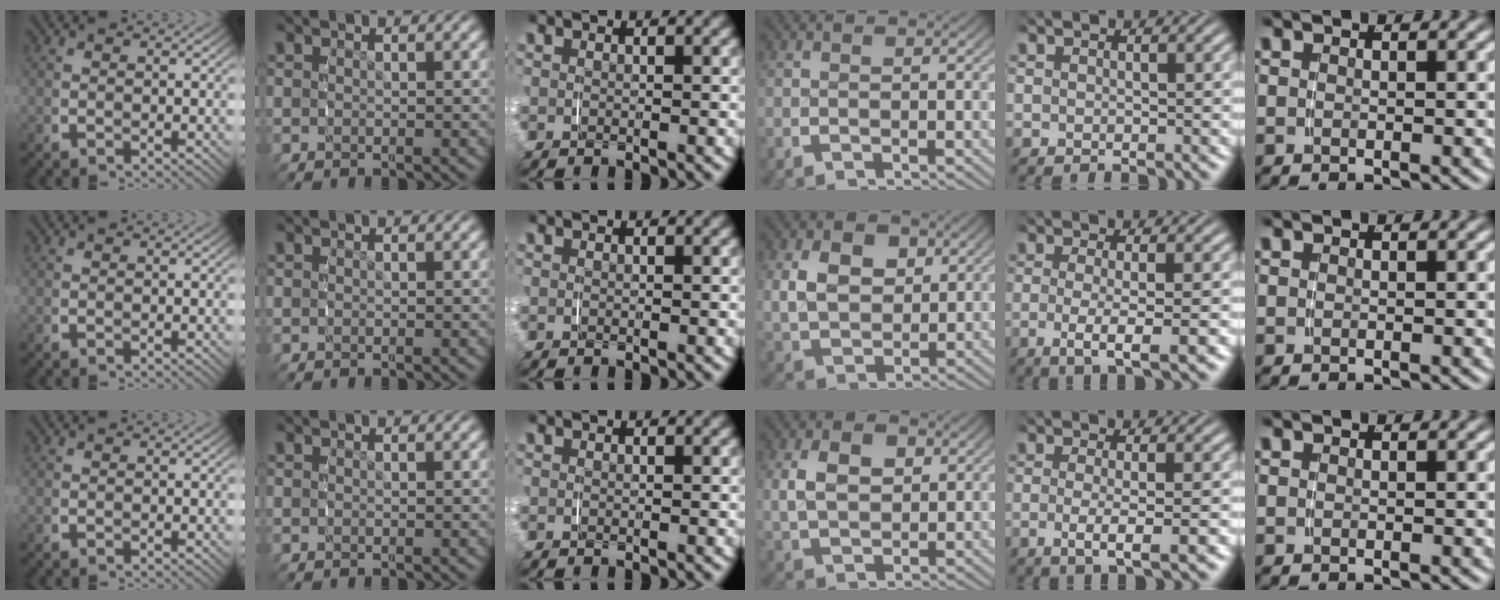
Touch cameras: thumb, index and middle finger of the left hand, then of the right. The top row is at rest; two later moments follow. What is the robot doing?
{"motion": "grasp_and_lifting", "object": "pen bag"}